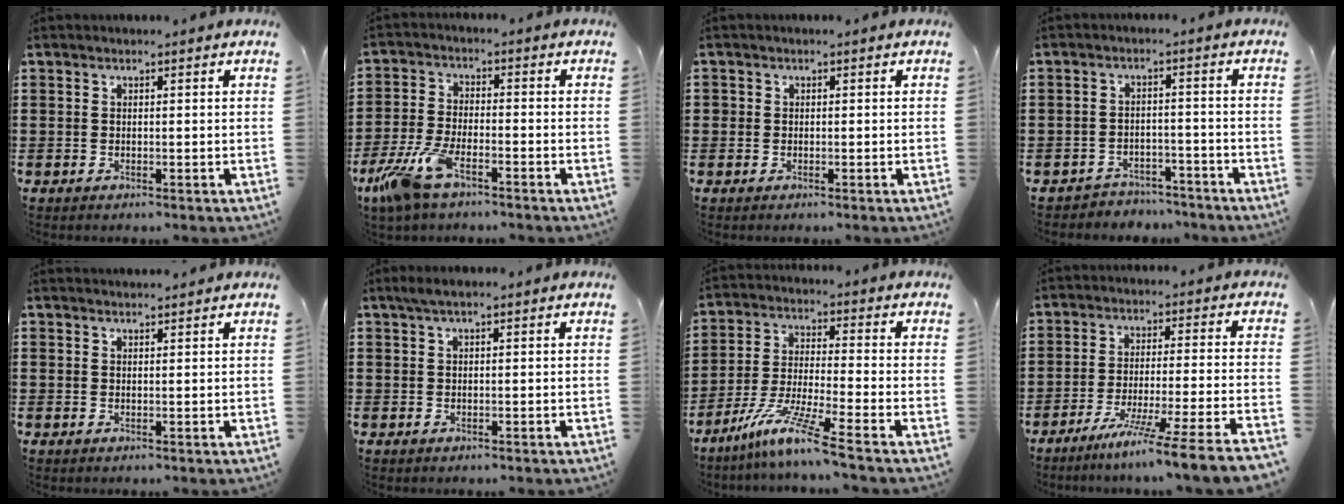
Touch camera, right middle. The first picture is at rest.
{"total": 8.3, "force": [-5.3, 2.7, 5.7], "torque": [-0.144, -0.010, -0.104]}
{"total": 0.8, "force": [0.1, 0.8, 0.1], "torque": [-0.002, 0.006, 0.000]}
{"total": 3.3, "force": [-3.3, 0.6, -0.3], "torque": [-0.005, 0.000, -0.070]}
{"total": 1.2, "force": [1.2, -0.1, -0.1], "torque": [-0.001, -0.003, 0.023]}
{"total": 1.2, "force": [0.6, 0.1, 1.0], "torque": [-0.020, 0.002, 0.010]}
{"total": 8.6, "force": [-6.6, -0.4, 5.6], "torque": [-0.123, -0.020, -0.132]}
{"total": 8.4, "force": [-6.8, -1.8, 4.5], "torque": [-0.073, -0.019, -0.134]}